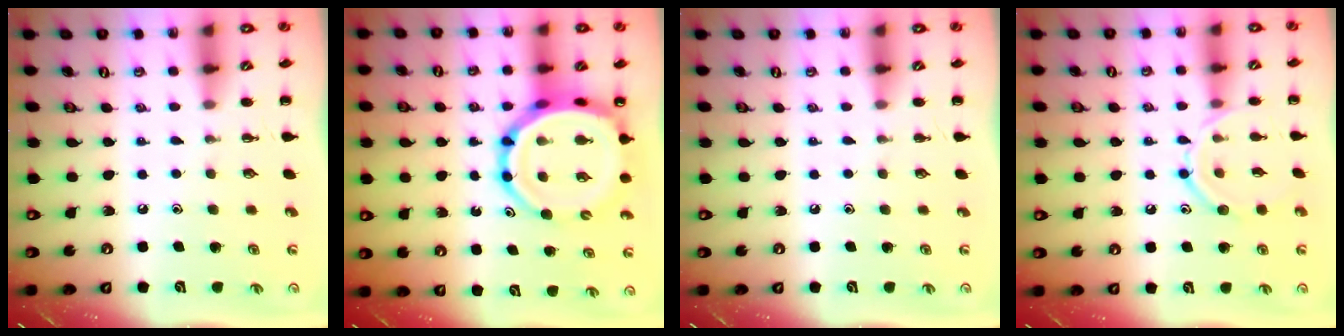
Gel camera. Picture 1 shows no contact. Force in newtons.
{"total": 14.4, "press": 13.8, "slide": 4.2}
{"total": 0.0}
{"total": 9.8, "press": 9.7, "slide": 0.8}